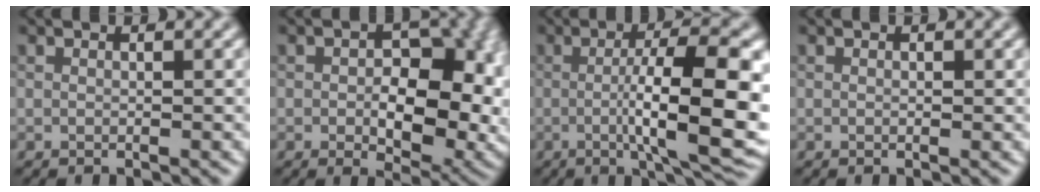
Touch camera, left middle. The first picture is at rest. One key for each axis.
{"total": 10.8, "fx": 0.0, "fy": 6.4, "fz": 8.6, "tx": -0.099, "ty": -0.008, "tz": 0.003}
{"total": 10.4, "fx": -1.1, "fy": 2.4, "fz": 10.1, "tx": -0.142, "ty": -0.006, "tz": -0.017}
{"total": 0.0}